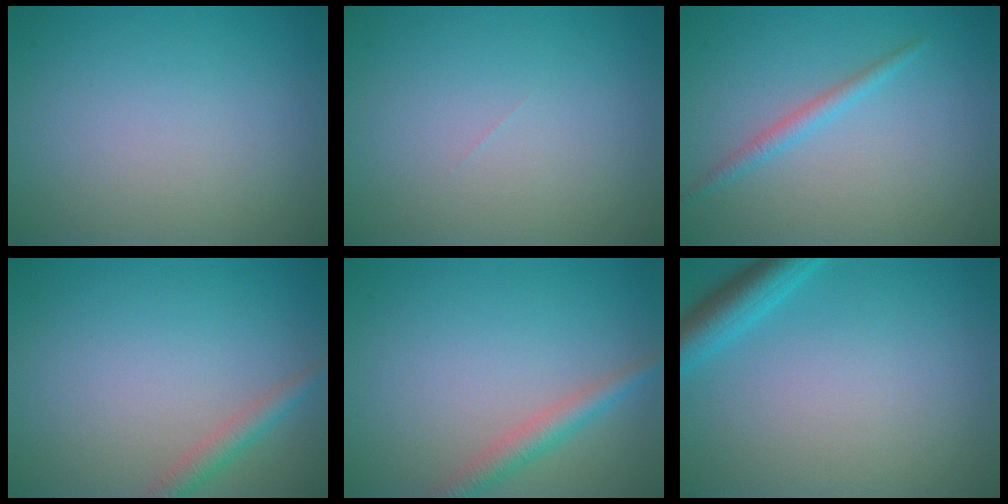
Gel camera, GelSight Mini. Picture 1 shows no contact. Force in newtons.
{"total": 0.0}
{"total": 1.4, "press": 1.4, "slide": 0.1}
{"total": 2.0, "press": 2.0, "slide": 0.1}
{"total": 2.5, "press": 2.5, "slide": 0.0}
{"total": 3.3, "press": 3.3, "slide": 0.2}